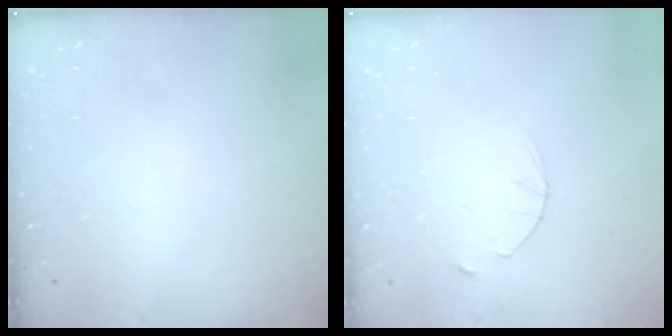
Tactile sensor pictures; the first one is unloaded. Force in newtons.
{"total": 2.8, "press": 2.8, "slide": 0.4}